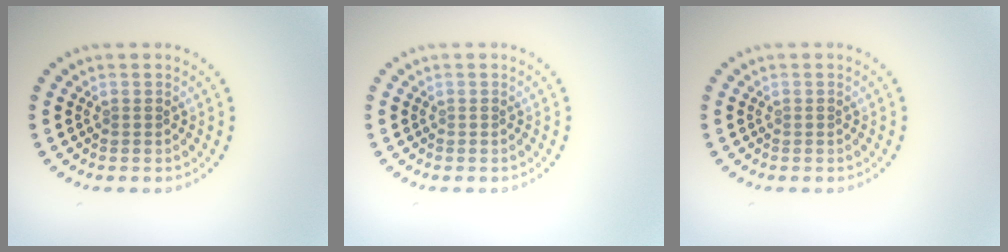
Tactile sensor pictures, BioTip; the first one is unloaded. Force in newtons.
{"total": 0.0}
{"total": 0.0}